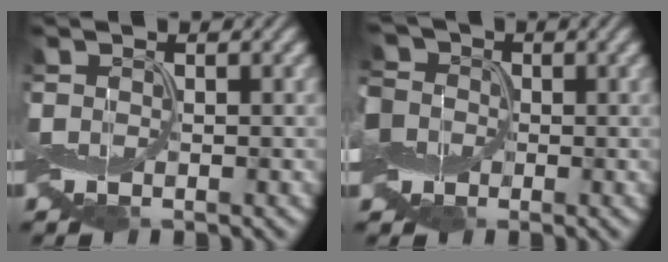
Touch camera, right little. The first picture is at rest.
{"total": 7.7, "force": [0.4, 6.8, 3.7], "torque": [-0.088, 0.022, -0.036]}